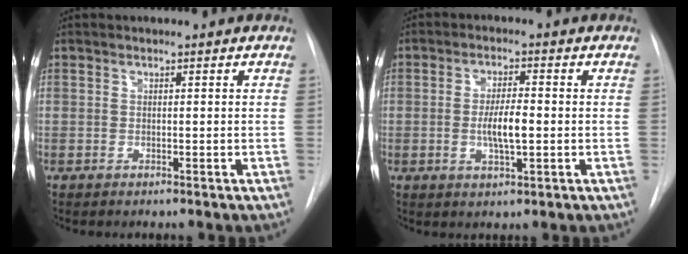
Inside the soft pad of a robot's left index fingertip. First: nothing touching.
{"total": 5.1, "force": [-1.4, 1.0, 4.8], "torque": [-0.093, -0.009, -0.021]}